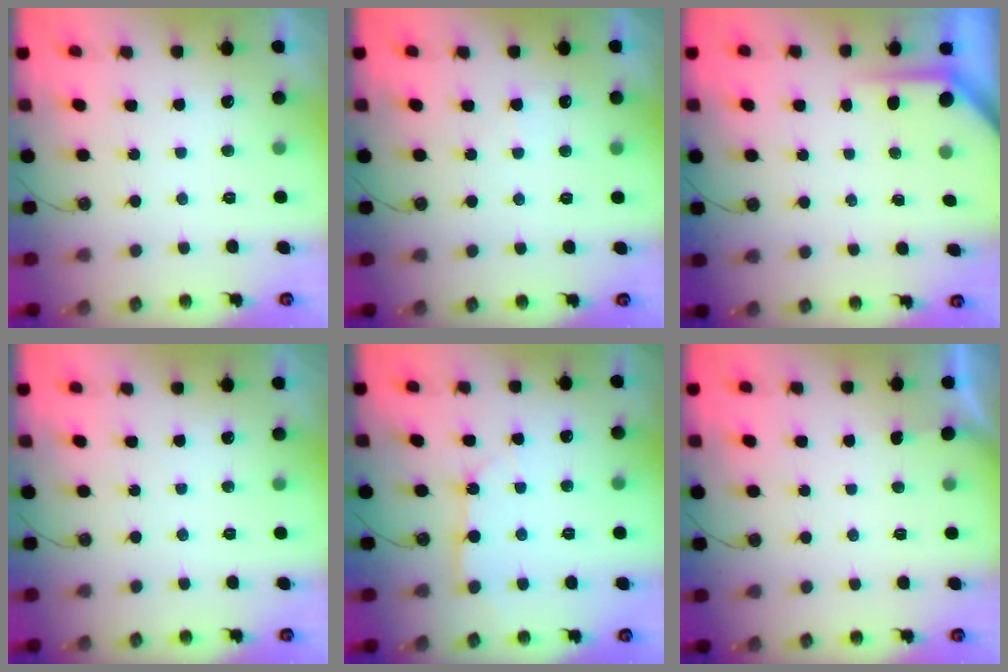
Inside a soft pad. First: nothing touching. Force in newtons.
{"total": 3.0, "press": 3.0, "slide": 0.4}
{"total": 4.0, "press": 4.0, "slide": 0.2}
{"total": 0.0}
{"total": 3.0, "press": 2.9, "slide": 0.3}
{"total": 0.7, "press": 0.7, "slide": 0.1}